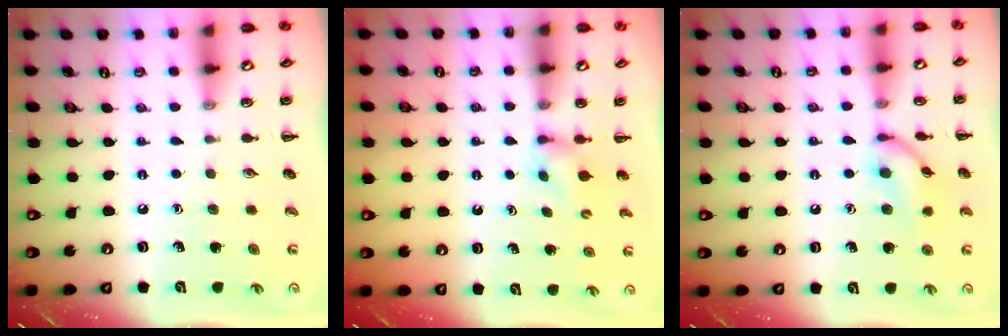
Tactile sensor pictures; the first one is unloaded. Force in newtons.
{"total": 2.8, "press": 2.5, "slide": 1.3}
{"total": 11.0, "press": 11.0, "slide": 0.6}